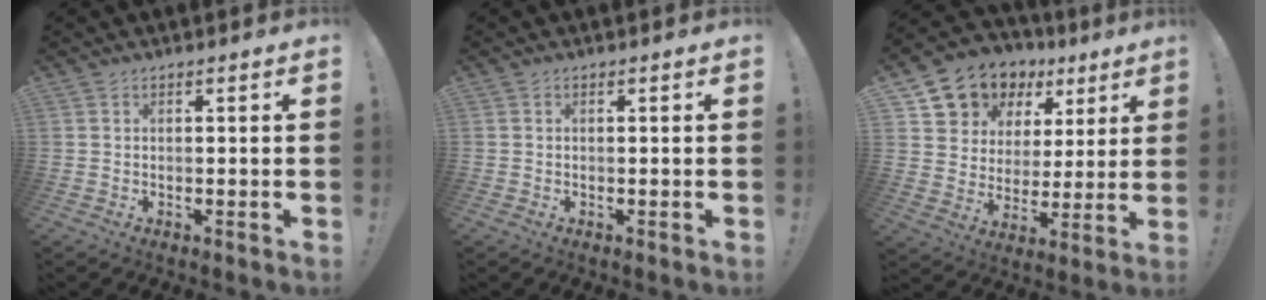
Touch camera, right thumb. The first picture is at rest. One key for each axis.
{"total": 0.0}
{"total": 11.0, "fx": 7.0, "fy": 8.3, "fz": 2.2, "tx": -0.041, "ty": -0.054, "tz": 0.141}